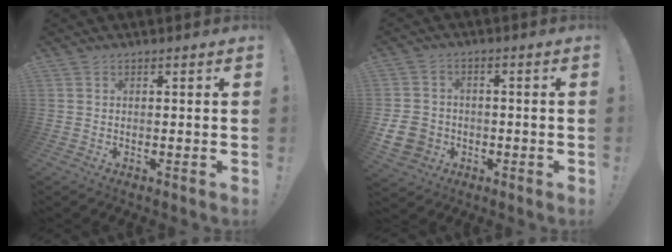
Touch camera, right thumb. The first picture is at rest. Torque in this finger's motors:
{"motor_torque": [-0.09, -0.45, 0.54, -0.55, 0.18]}